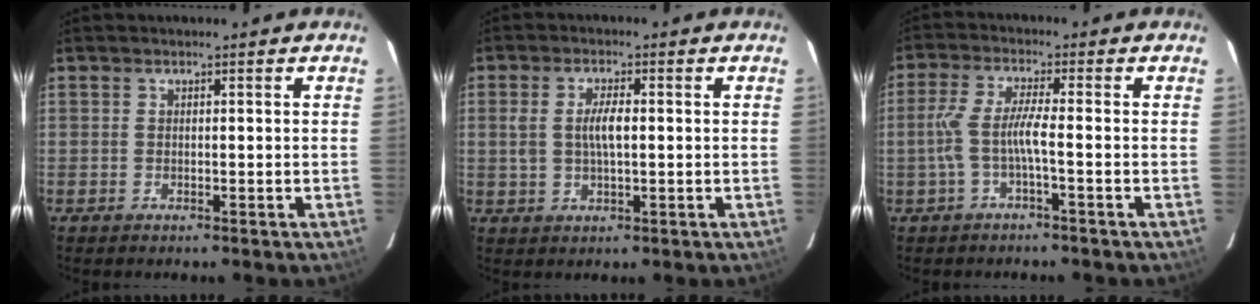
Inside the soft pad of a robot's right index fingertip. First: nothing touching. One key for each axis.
{"total": 4.9, "fx": 0.5, "fy": 1.9, "fz": 4.5, "tx": -0.089, "ty": 0.004, "tz": 0.012}
{"total": 5.4, "fx": -1.8, "fy": -0.1, "fz": 5.1, "tx": -0.114, "ty": 0.001, "tz": -0.028}